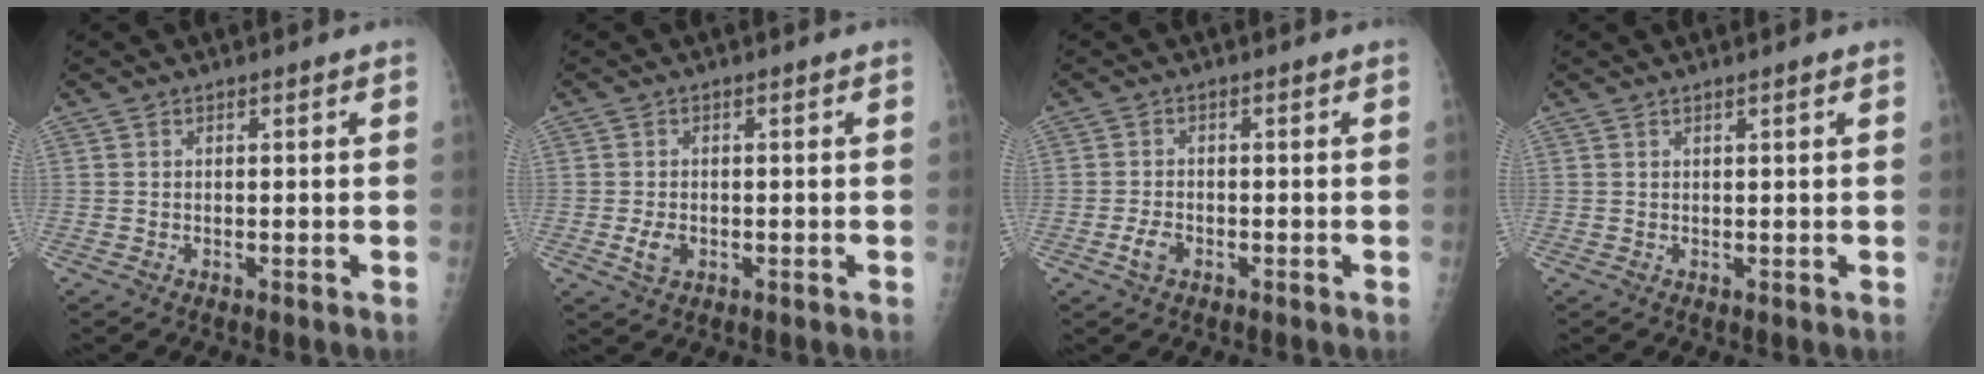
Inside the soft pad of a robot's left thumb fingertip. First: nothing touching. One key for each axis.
{"total": 3.0, "fx": -0.7, "fy": 2.1, "fz": 2.0, "tx": -0.036, "ty": -0.001, "tz": -0.010}
{"total": 2.8, "fx": -1.3, "fy": 1.8, "fz": 1.7, "tx": -0.034, "ty": 0.006, "tz": -0.023}
{"total": 0.8, "fx": 0.5, "fy": 0.0, "fz": 0.6, "tx": -0.010, "ty": -0.002, "tz": 0.009}